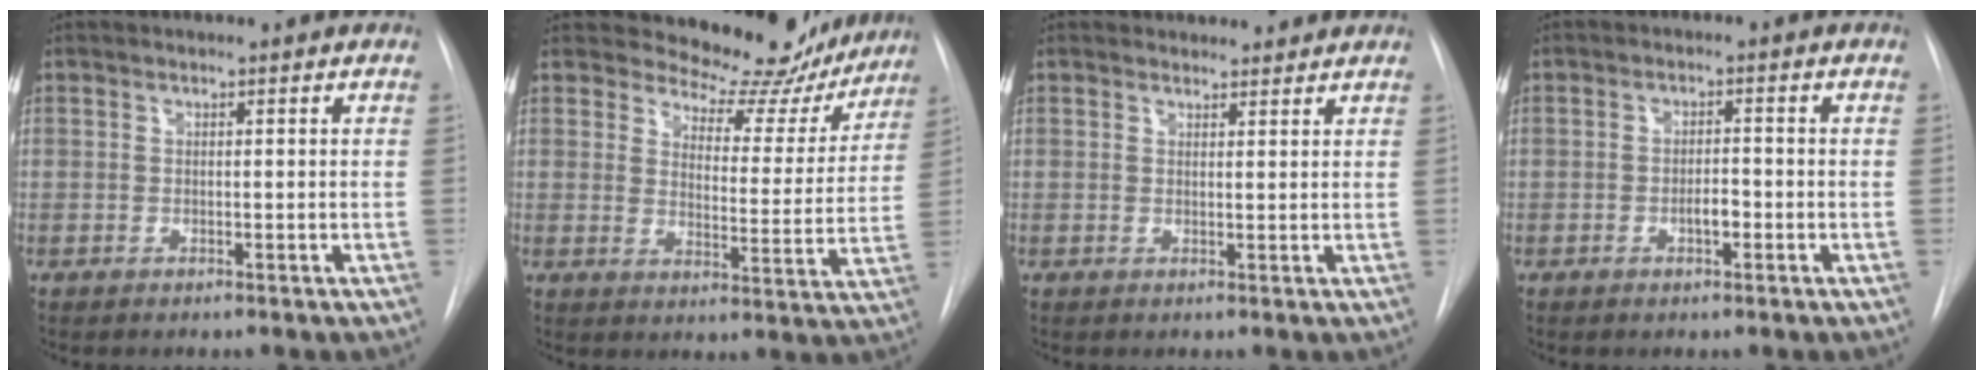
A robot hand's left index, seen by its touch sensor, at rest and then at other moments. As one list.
[{"total": 14.9, "force": [13.8, 5.2, 2.4], "torque": [-0.005, -0.032, 0.153]}, {"total": 4.1, "force": [3.9, 1.3, 0.2], "torque": [0.003, 0.013, 0.045]}, {"total": 2.3, "force": [-0.9, 0.8, 2.0], "torque": [-0.030, 0.003, -0.015]}]